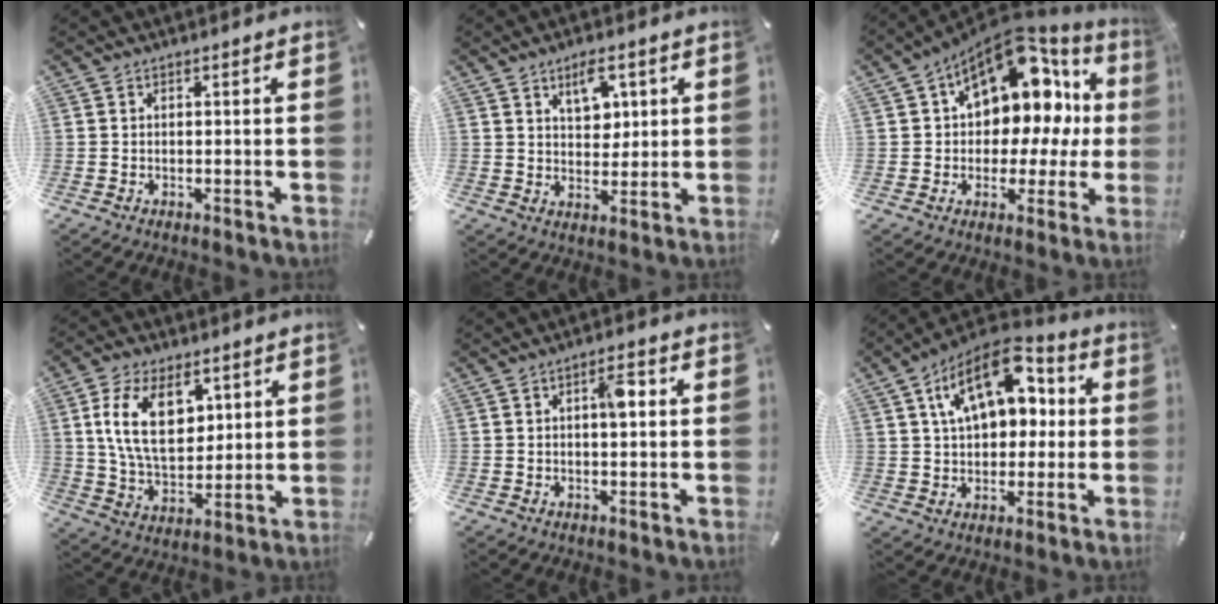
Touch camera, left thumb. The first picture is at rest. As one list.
[{"total": 6.7, "force": [3.5, 4.5, 3.5], "torque": [-0.044, -0.007, 0.057]}, {"total": 16.3, "force": [7.5, 9.9, 10.5], "torque": [-0.145, -0.065, 0.126]}, {"total": 13.9, "force": [5.1, 8.7, 9.5], "torque": [-0.202, 0.000, 0.090]}, {"total": 4.9, "force": [0.9, 2.0, 4.4], "torque": [-0.066, 0.003, 0.007]}, {"total": 16.4, "force": [6.0, 10.5, 11.0], "torque": [-0.191, -0.016, 0.108]}]